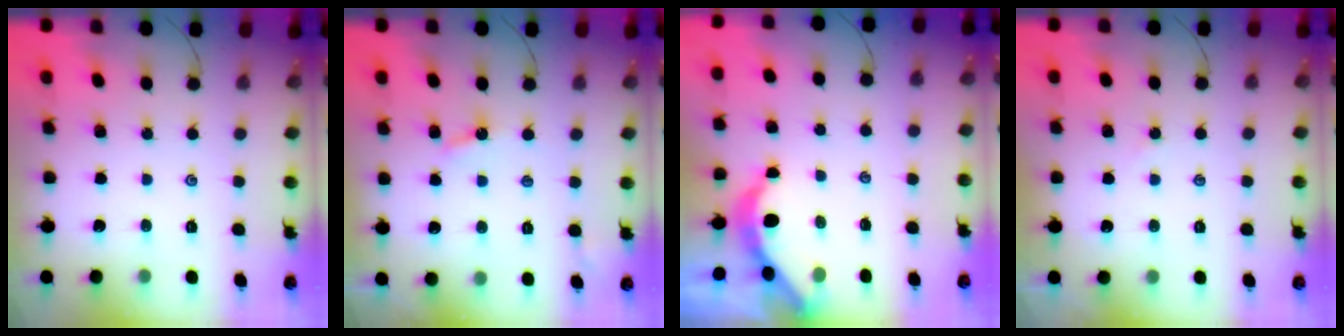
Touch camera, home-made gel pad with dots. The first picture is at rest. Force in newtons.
{"total": 3.4, "press": 3.4, "slide": 0.4}
{"total": 4.4, "press": 4.4, "slide": 0.6}
{"total": 1.4, "press": 1.4, "slide": 0.4}